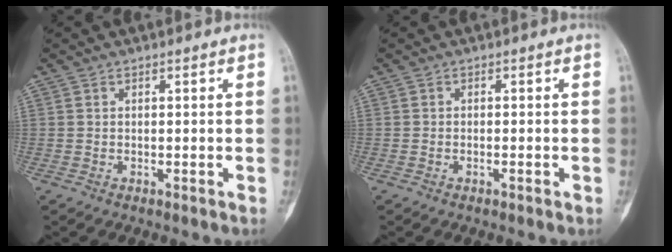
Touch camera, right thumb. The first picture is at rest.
{"total": 0.7, "force": [-0.2, 0.2, 0.7], "torque": [-0.008, 0.001, -0.004]}